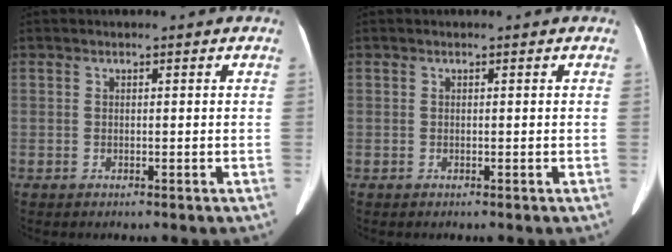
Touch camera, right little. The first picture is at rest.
{"total": 0.0}